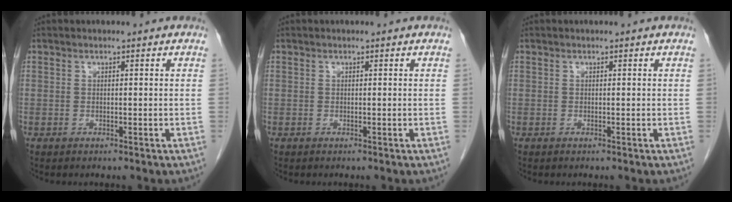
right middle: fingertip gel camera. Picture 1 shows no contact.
{"total": 0.0}
{"total": 0.0}